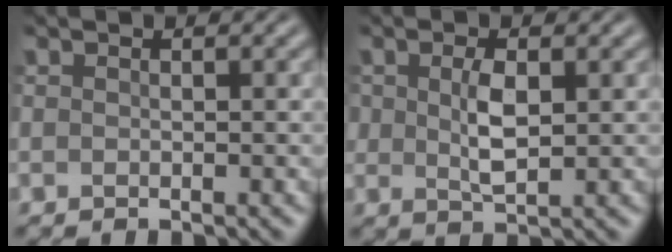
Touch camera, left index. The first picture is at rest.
{"total": 2.6, "force": [0.2, 1.2, 2.3], "torque": [-0.051, -0.003, 0.008]}